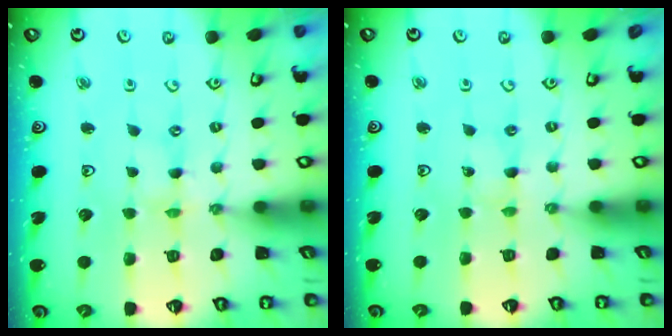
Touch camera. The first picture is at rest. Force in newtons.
{"total": 2.1, "press": 2.0, "slide": 0.3}